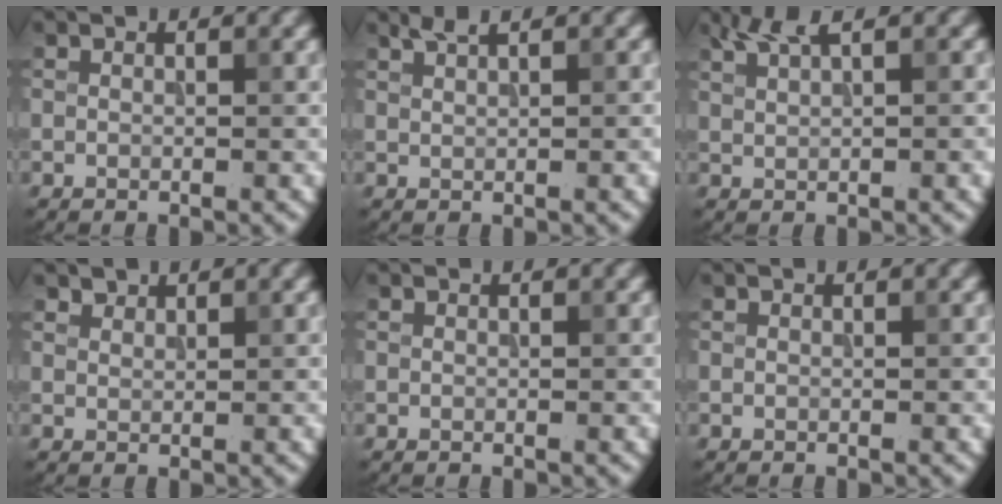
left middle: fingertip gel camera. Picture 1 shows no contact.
{"total": 1.9, "force": [1.2, 0.4, 1.4], "torque": [-0.020, 0.002, 0.026]}
{"total": 3.5, "force": [1.9, 0.8, 2.7], "torque": [-0.046, 0.008, 0.041]}
{"total": 1.2, "force": [1.1, 0.4, 0.1], "torque": [-0.002, 0.000, 0.023]}
{"total": 0.0}
{"total": 0.0}